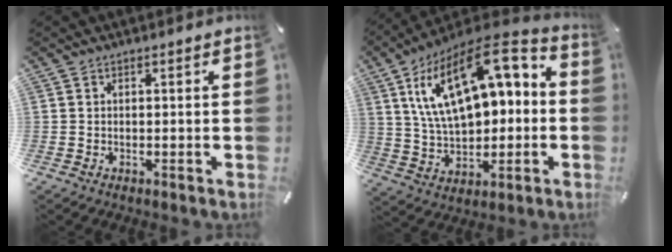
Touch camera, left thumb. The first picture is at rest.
{"total": 20.7, "force": [7.6, 12.3, 14.7], "torque": [-0.272, -0.036, 0.130]}